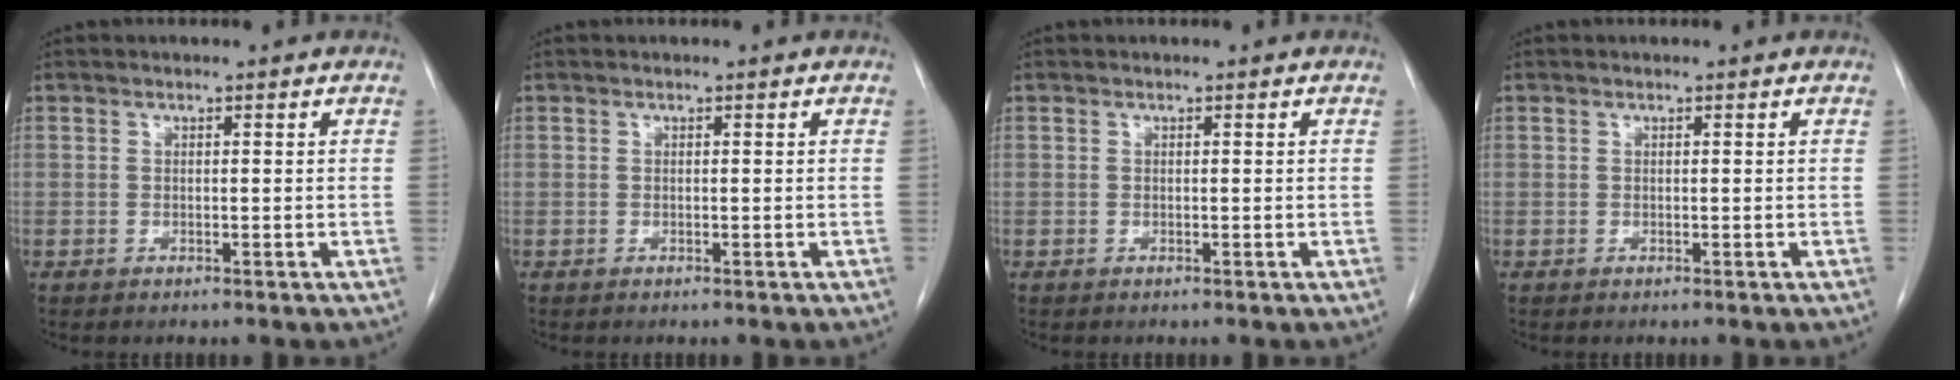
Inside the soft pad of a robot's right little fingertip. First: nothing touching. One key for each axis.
{"total": 0.0}
{"total": 0.0}
{"total": 0.0}